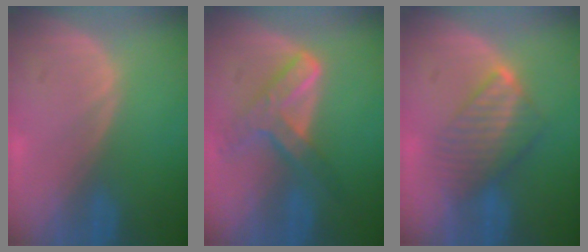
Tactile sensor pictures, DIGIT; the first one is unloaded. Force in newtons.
{"total": 7.3, "press": 6.2, "slide": 3.8}
{"total": 6.5, "press": 6.4, "slide": 0.6}